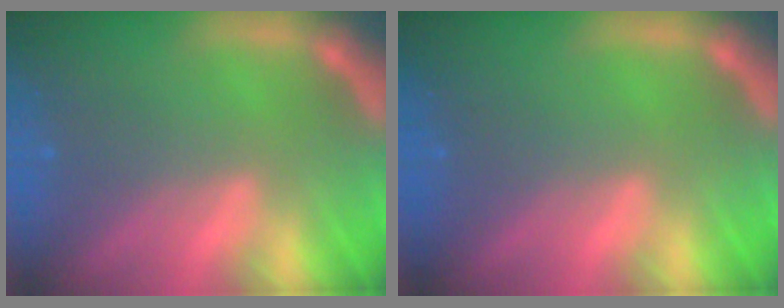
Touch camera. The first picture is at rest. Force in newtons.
{"total": 0.0}